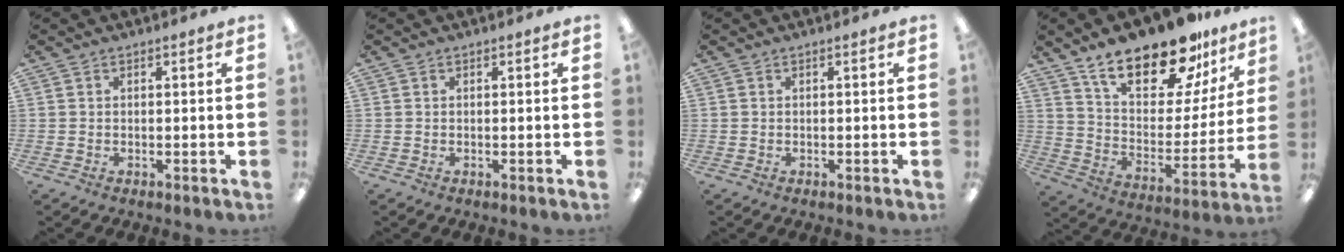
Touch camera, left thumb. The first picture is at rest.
{"total": 0.0}
{"total": 0.0}
{"total": 22.2, "force": [16.7, 8.9, 11.6], "torque": [-0.191, -0.105, 0.289]}